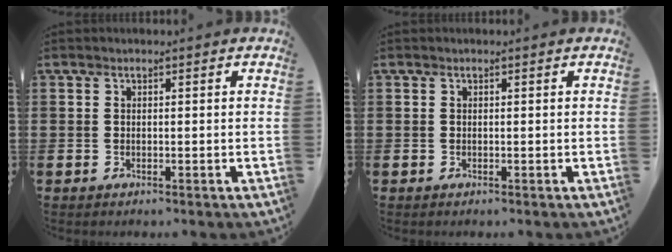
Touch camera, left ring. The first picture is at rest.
{"total": 0.0}